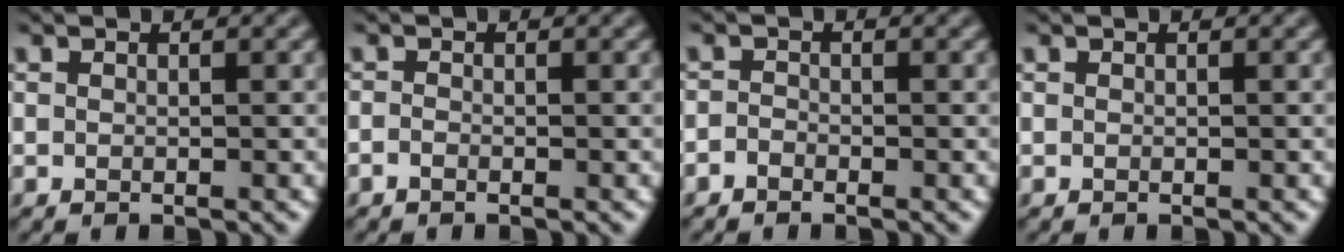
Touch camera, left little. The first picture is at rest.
{"total": 0.7, "force": [-0.5, 0.3, 0.4], "torque": [-0.010, 0.001, -0.011]}
{"total": 1.0, "force": [-0.8, 0.5, 0.3], "torque": [-0.005, -0.001, -0.018]}
{"total": 0.0}